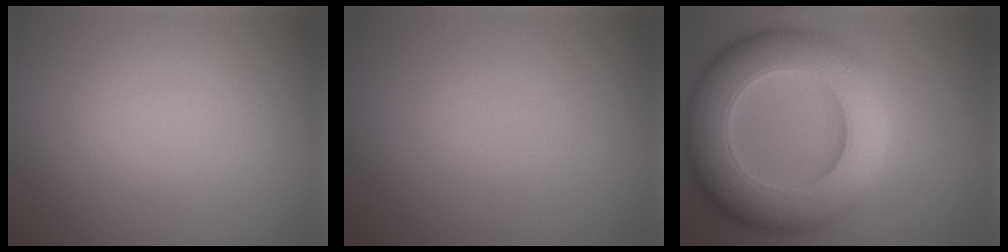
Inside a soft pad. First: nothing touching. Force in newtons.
{"total": 0.0}
{"total": 13.4, "press": 13.4, "slide": 0.4}